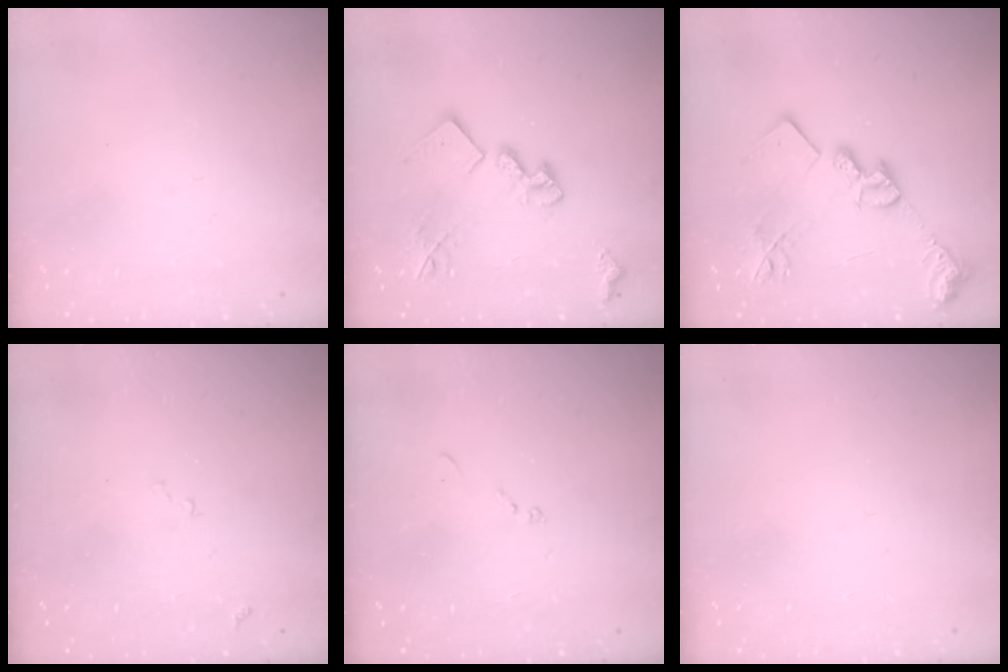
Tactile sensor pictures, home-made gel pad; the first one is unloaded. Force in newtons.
{"total": 16.8, "press": 16.7, "slide": 0.8}
{"total": 18.5, "press": 18.4, "slide": 1.3}
{"total": 7.4, "press": 7.4, "slide": 0.9}
{"total": 8.4, "press": 8.3, "slide": 0.9}
{"total": 1.0, "press": 0.9, "slide": 0.1}